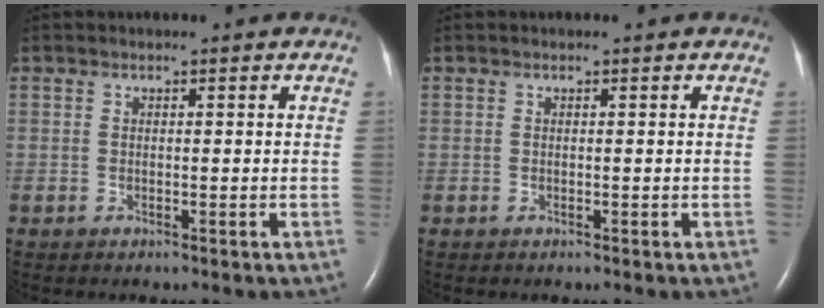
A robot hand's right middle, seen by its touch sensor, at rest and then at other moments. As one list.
[{"total": 0.0}]